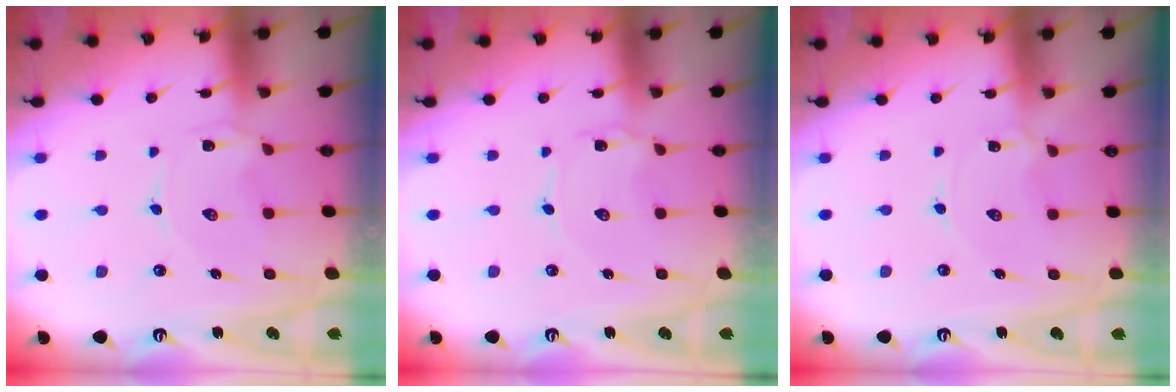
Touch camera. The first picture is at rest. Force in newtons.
{"total": 1.2, "press": 1.2, "slide": 0.1}
{"total": 0.0}